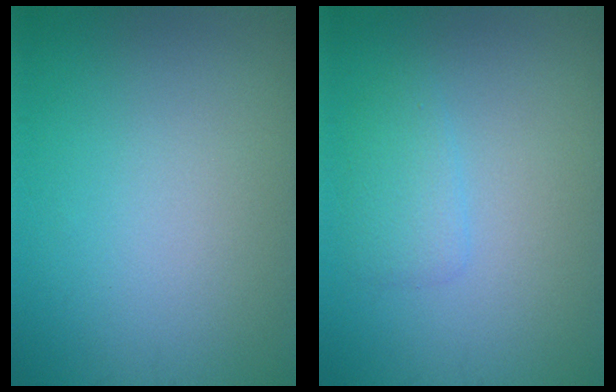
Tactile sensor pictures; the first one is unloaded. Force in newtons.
{"total": 1.8, "press": 1.8, "slide": 0.0}